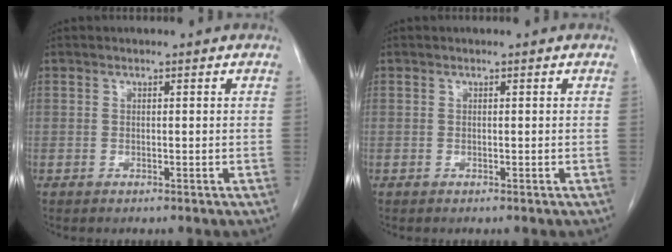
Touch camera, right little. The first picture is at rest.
{"total": 0.0}